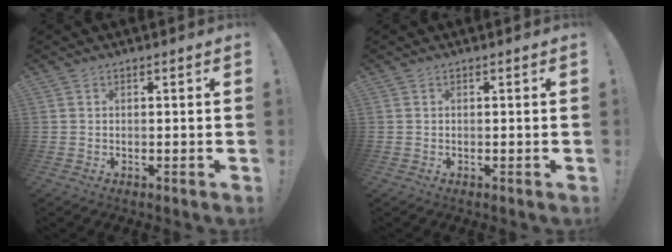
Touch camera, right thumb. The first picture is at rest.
{"total": 0.0}